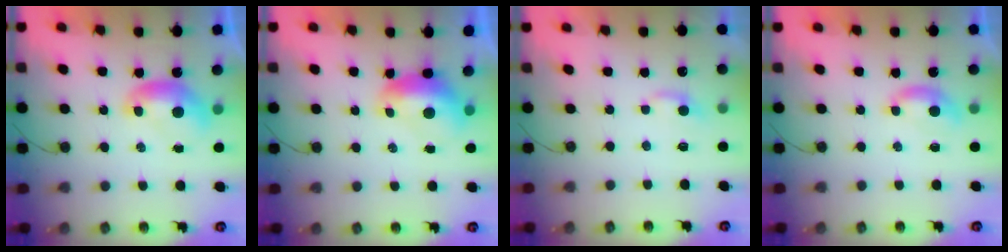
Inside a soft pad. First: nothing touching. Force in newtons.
{"total": 1.6, "press": 1.4, "slide": 0.7}
{"total": 2.5, "press": 2.4, "slide": 0.4}
{"total": 1.6, "press": 1.5, "slide": 0.5}